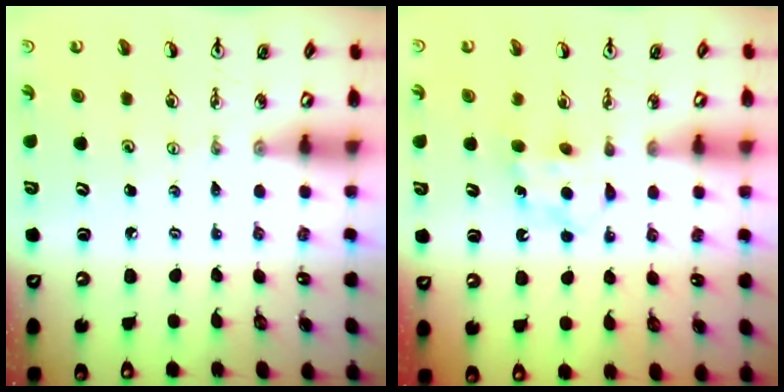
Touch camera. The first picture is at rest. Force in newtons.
{"total": 5.7, "press": 5.7, "slide": 0.7}